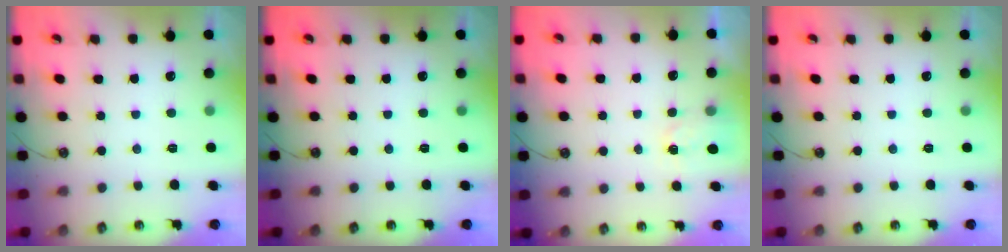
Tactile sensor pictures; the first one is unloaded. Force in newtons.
{"total": 0.0}
{"total": 2.0, "press": 2.0, "slide": 0.4}
{"total": 0.0}